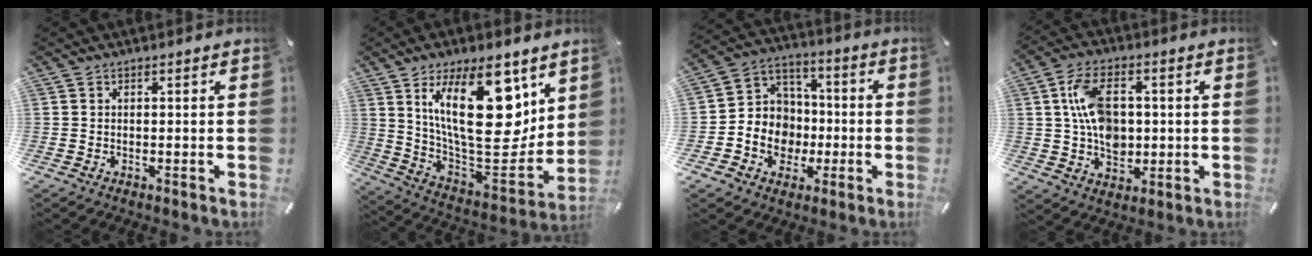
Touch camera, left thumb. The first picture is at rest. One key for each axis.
{"total": 25.7, "fx": 11.0, "fy": 11.8, "fz": 20.0, "tx": -0.324, "ty": -0.070, "tz": 0.185}
{"total": 10.4, "fx": -3.1, "fy": 9.8, "fz": 1.5, "tx": -0.036, "ty": 0.016, "tz": -0.048}
{"total": 10.9, "fx": 1.0, "fy": 7.8, "fz": 7.6, "tx": -0.142, "ty": 0.006, "tz": 0.019}